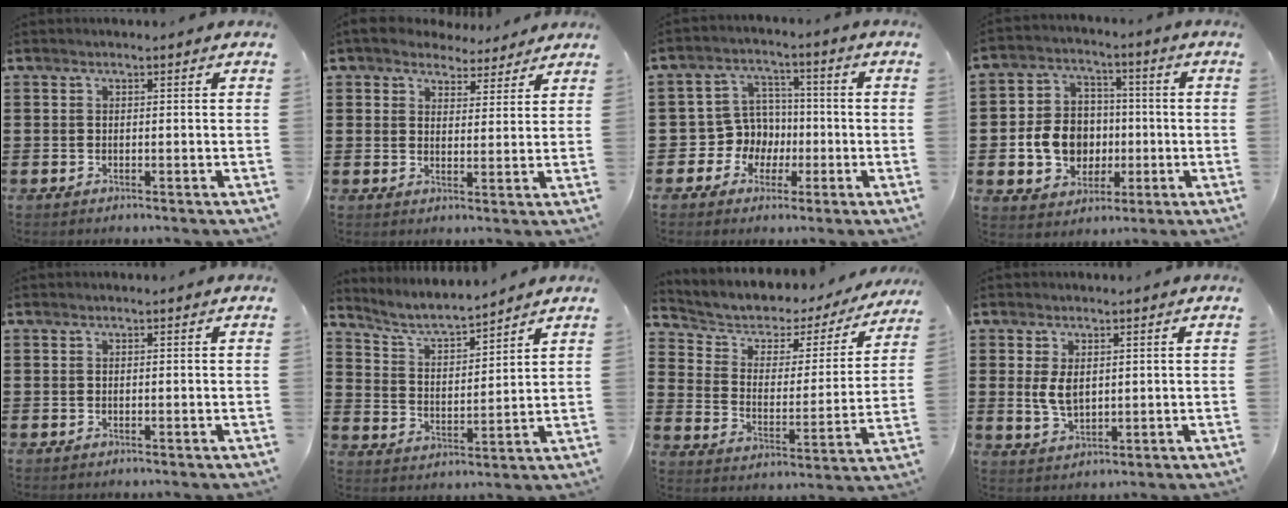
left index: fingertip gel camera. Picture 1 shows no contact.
{"total": 4.5, "force": [4.1, 1.7, 0.8], "torque": [-0.034, -0.009, 0.076]}
{"total": 7.0, "force": [-0.7, 6.8, 1.8], "torque": [-0.074, 0.004, -0.014]}
{"total": 9.3, "force": [-1.3, 8.0, 4.5], "torque": [-0.110, 0.020, -0.023]}
{"total": 0.0}
{"total": 5.6, "force": [5.1, 0.6, 2.3], "torque": [-0.065, -0.028, 0.083]}
{"total": 3.8, "force": [2.4, 2.7, 1.3], "torque": [-0.048, -0.021, 0.033]}
{"total": 4.2, "force": [0.8, 2.4, 3.3], "torque": [-0.077, 0.003, 0.012]}